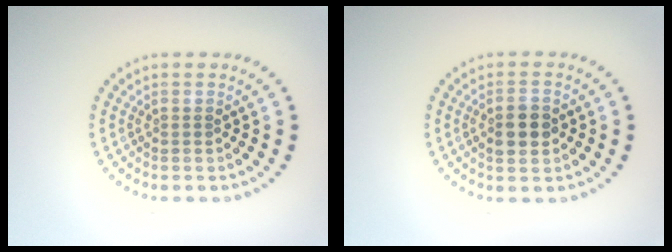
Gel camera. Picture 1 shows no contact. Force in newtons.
{"total": 2.8, "press": 2.8, "slide": 0.2}